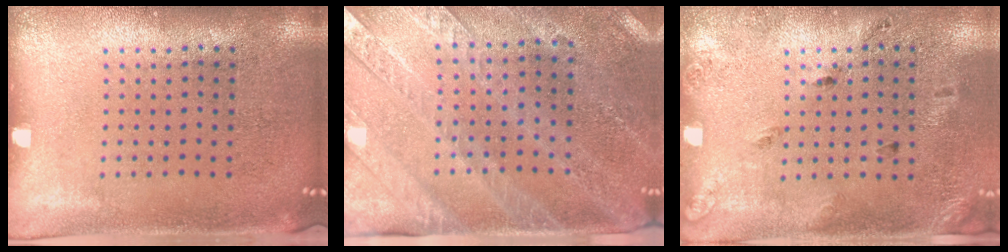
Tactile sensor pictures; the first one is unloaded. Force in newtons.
{"total": 2.7, "press": 2.5, "slide": 1.0}
{"total": 1.8, "press": 1.1, "slide": 1.5}